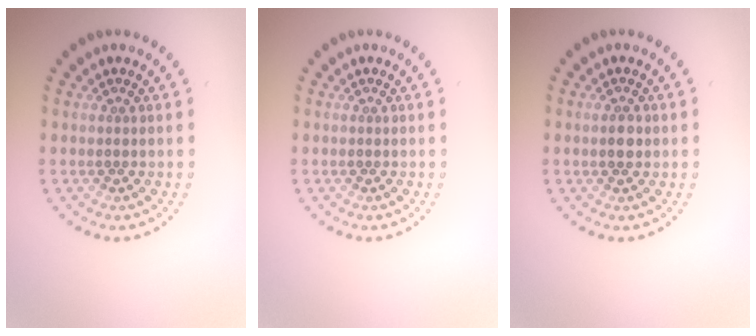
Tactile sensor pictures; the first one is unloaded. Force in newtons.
{"total": 0.0}
{"total": 1.6, "press": 1.5, "slide": 0.3}